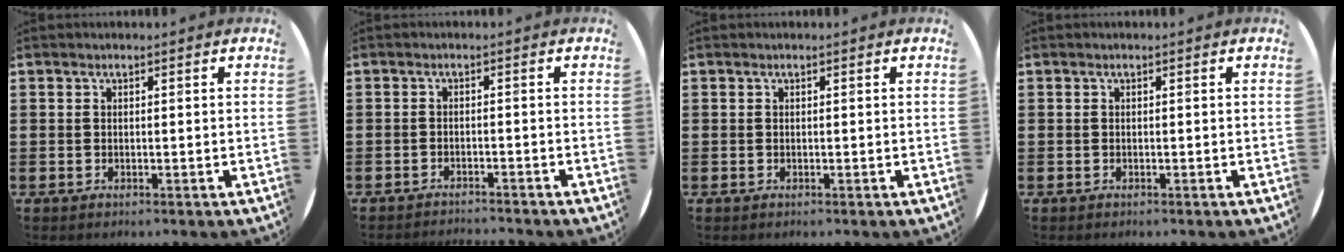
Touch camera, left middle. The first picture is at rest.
{"total": 1.2, "force": [-1.1, -0.2, 0.0], "torque": [-0.004, 0.004, -0.025]}
{"total": 0.0}
{"total": 0.0}